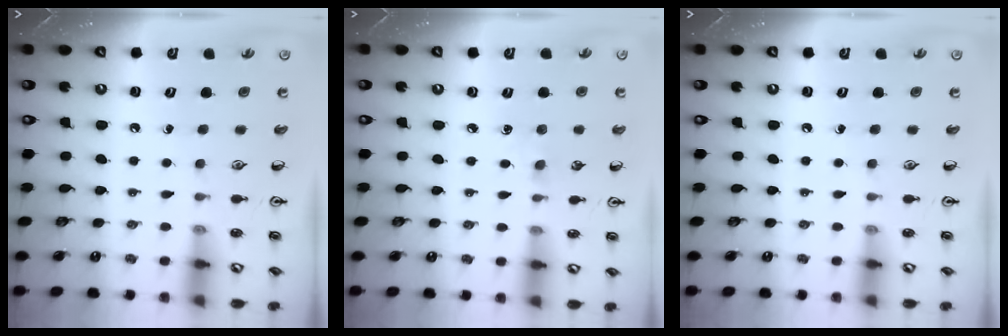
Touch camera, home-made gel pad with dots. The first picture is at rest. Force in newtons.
{"total": 4.3, "press": 4.3, "slide": 0.6}
{"total": 0.0}